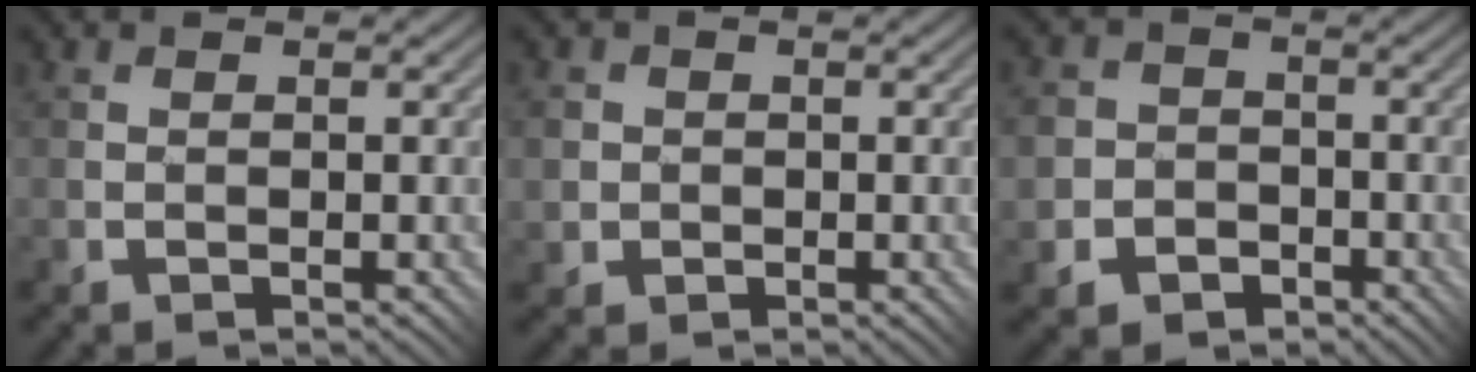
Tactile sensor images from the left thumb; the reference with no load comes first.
{"total": 3.4, "force": [-0.1, 3.4, 0.4], "torque": [-0.020, 0.010, -0.021]}
{"total": 5.9, "force": [-2.5, 5.3, 0.9], "torque": [-0.035, -0.001, -0.069]}